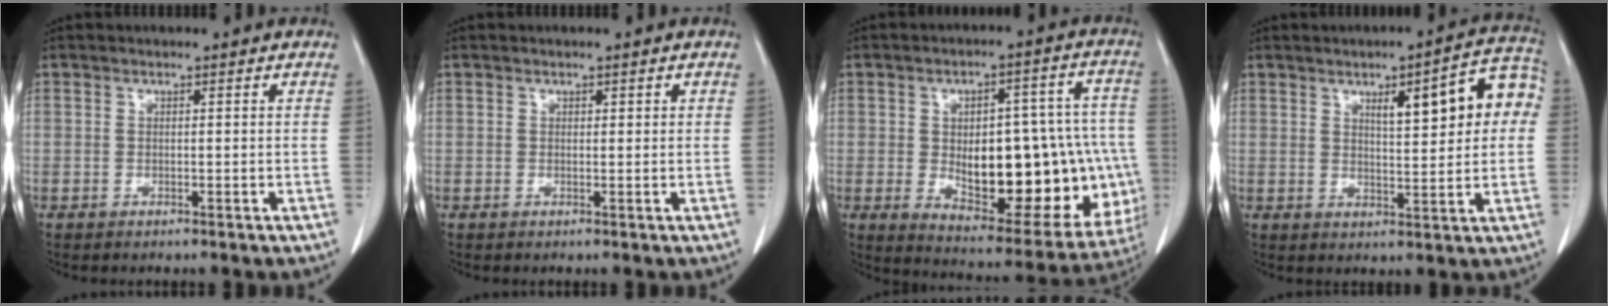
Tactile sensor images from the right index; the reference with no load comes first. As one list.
[{"total": 0.6, "force": [0.3, 0.3, 0.4], "torque": [0.000, 0.001, 0.002]}, {"total": 25.1, "force": [-3.6, 10.2, 22.6], "torque": [-0.250, 0.023, -0.018]}, {"total": 10.9, "force": [2.8, 2.6, 10.2], "torque": [-0.131, 0.029, 0.036]}]